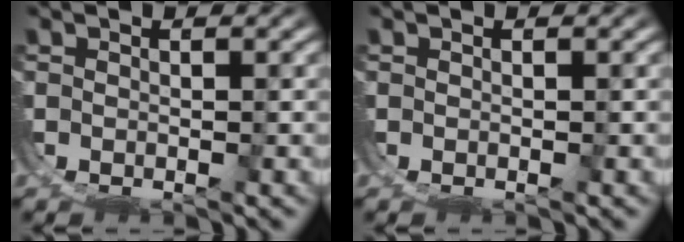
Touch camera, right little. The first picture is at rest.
{"total": 0.0}